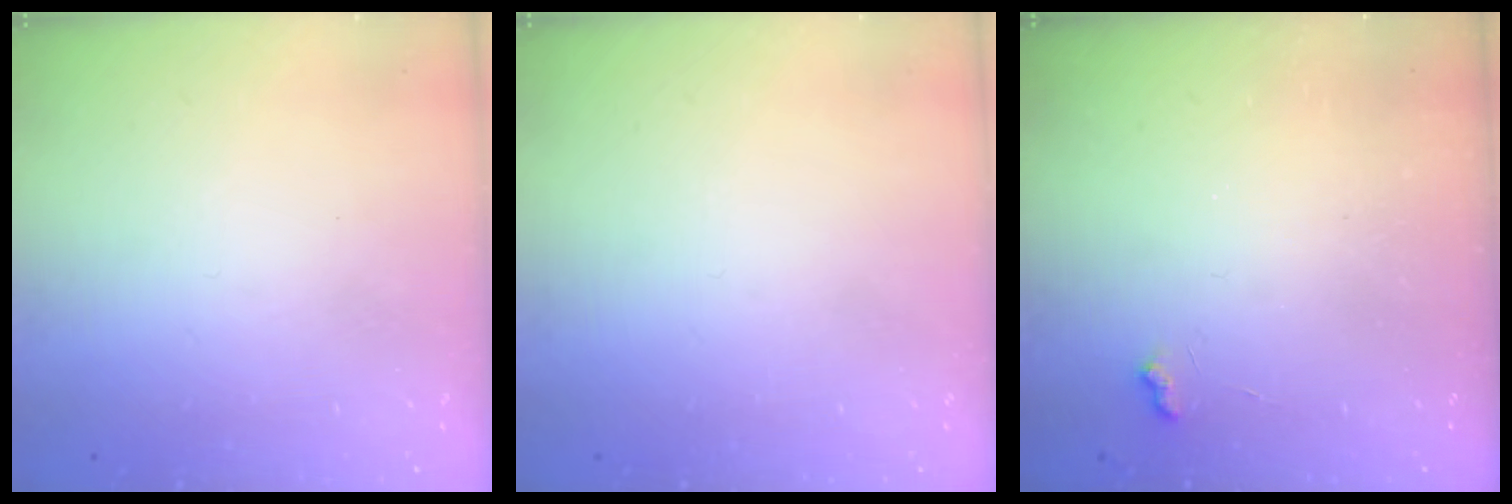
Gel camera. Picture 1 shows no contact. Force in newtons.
{"total": 0.0}
{"total": 3.2, "press": 3.2, "slide": 0.5}